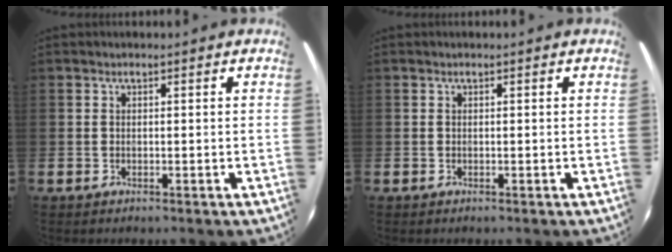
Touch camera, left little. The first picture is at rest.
{"total": 0.0}